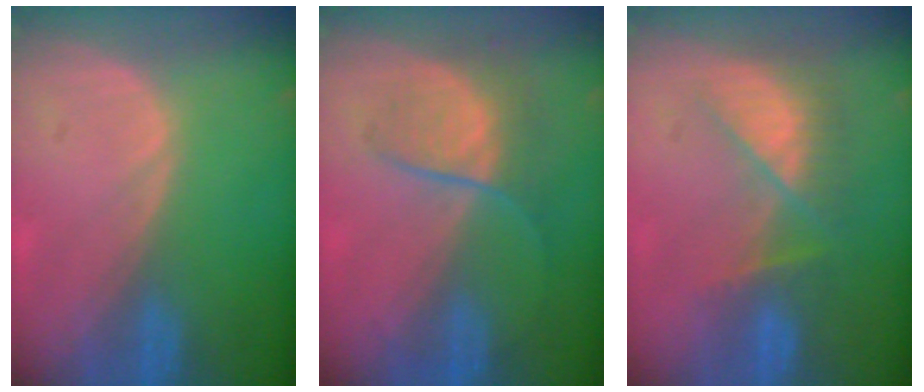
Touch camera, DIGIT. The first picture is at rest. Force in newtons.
{"total": 6.4, "press": 6.0, "slide": 2.2}
{"total": 8.0, "press": 6.9, "slide": 4.1}